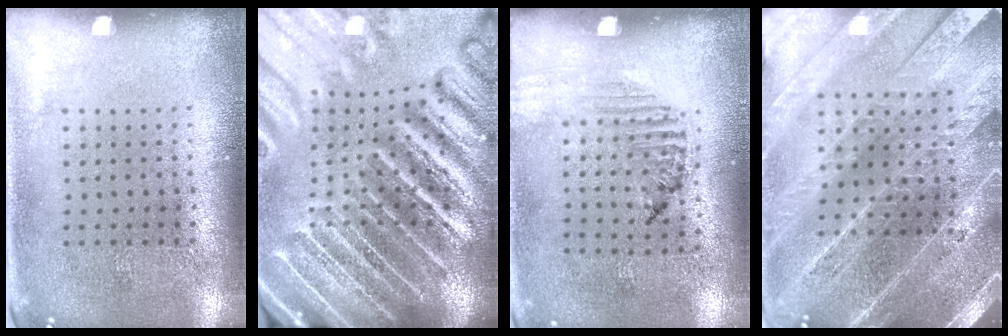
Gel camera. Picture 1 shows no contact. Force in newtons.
{"total": 5.7, "press": 4.9, "slide": 2.8}
{"total": 1.2, "press": 1.2, "slide": 0.2}
{"total": 4.7, "press": 4.1, "slide": 2.3}